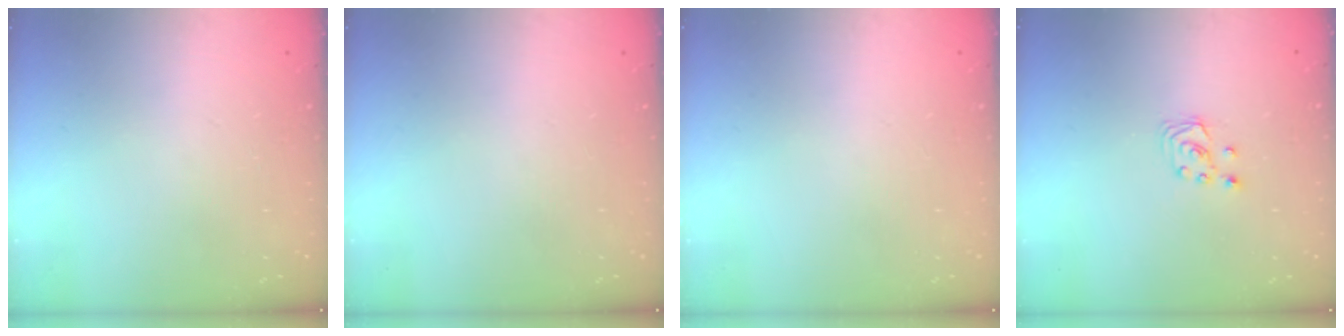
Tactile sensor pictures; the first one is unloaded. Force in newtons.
{"total": 0.0}
{"total": 0.0}
{"total": 2.7, "press": 2.7, "slide": 0.3}